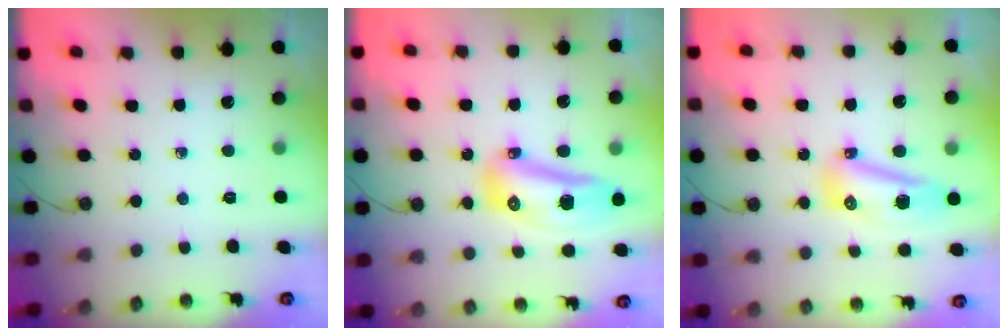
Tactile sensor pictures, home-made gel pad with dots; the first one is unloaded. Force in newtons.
{"total": 18.8, "press": 15.6, "slide": 10.4}
{"total": 10.1, "press": 10.1, "slide": 1.2}